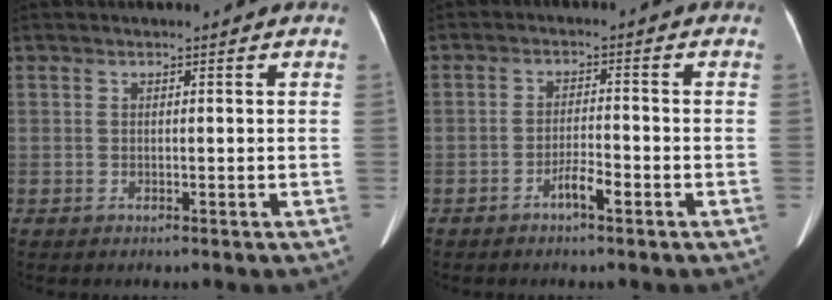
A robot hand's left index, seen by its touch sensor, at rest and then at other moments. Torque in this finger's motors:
{"motor_torque": [0.18, 0.29, 0.05, 0.04]}